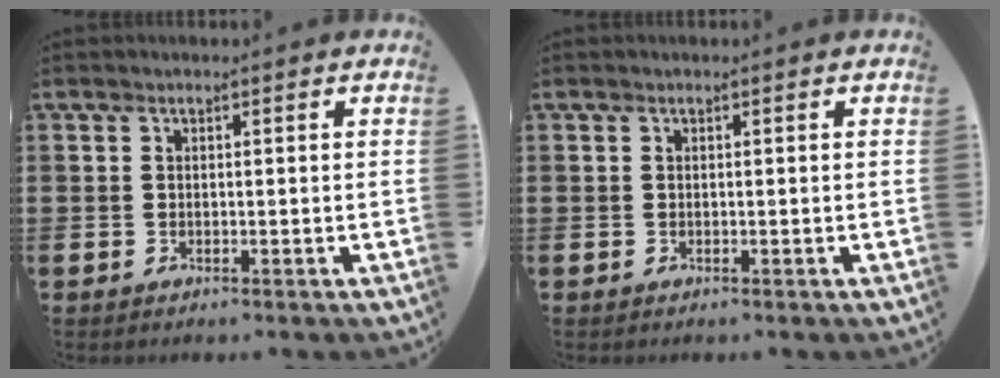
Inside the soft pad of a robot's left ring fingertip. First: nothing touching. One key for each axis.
{"total": 0.0}